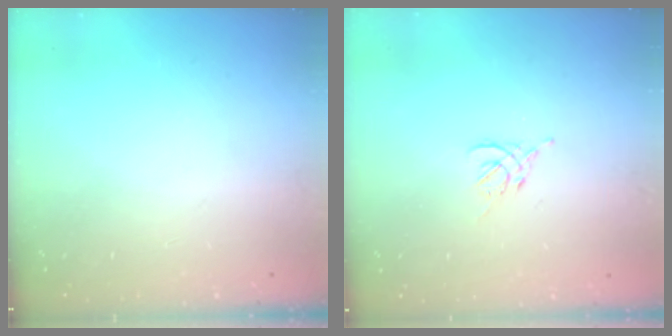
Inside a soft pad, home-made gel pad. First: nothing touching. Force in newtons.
{"total": 1.2, "press": 1.1, "slide": 0.5}